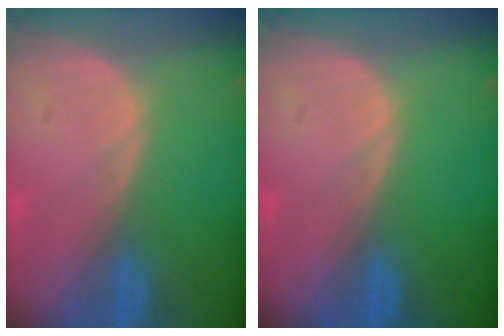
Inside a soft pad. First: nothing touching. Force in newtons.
{"total": 0.0}